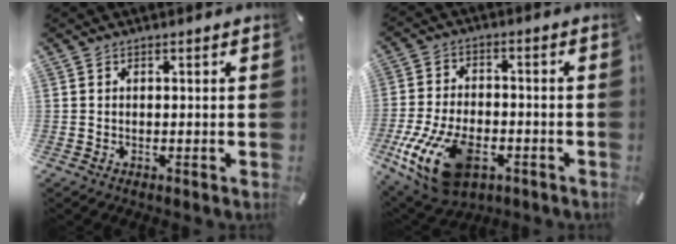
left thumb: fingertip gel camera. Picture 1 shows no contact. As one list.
[{"total": 17.5, "force": [-6.8, 10.2, 12.5], "torque": [-0.243, 0.025, -0.108]}]